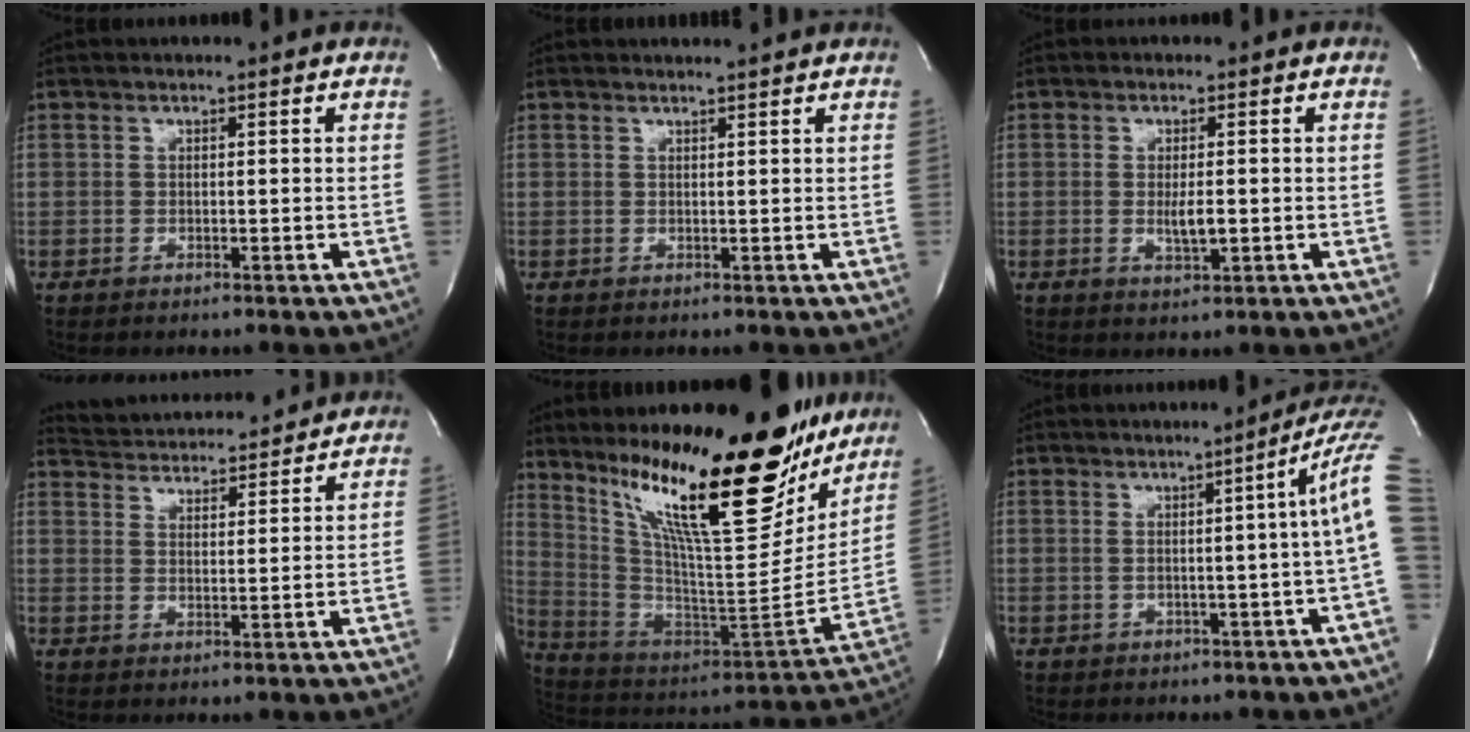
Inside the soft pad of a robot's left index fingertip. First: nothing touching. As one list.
[{"total": 2.0, "force": [2.0, -0.4, 0.2], "torque": [-0.012, -0.001, 0.026]}, {"total": 3.2, "force": [-0.4, 0.7, 3.1], "torque": [-0.058, -0.004, -0.004]}, {"total": 13.4, "force": [13.0, 2.0, 2.7], "torque": [-0.049, 0.021, 0.188]}, {"total": 27.6, "force": [19.9, 5.2, 18.5], "torque": [-0.305, -0.025, 0.319]}, {"total": 7.6, "force": [0.7, -1.8, 7.3], "torque": [-0.072, 0.008, 0.002]}]